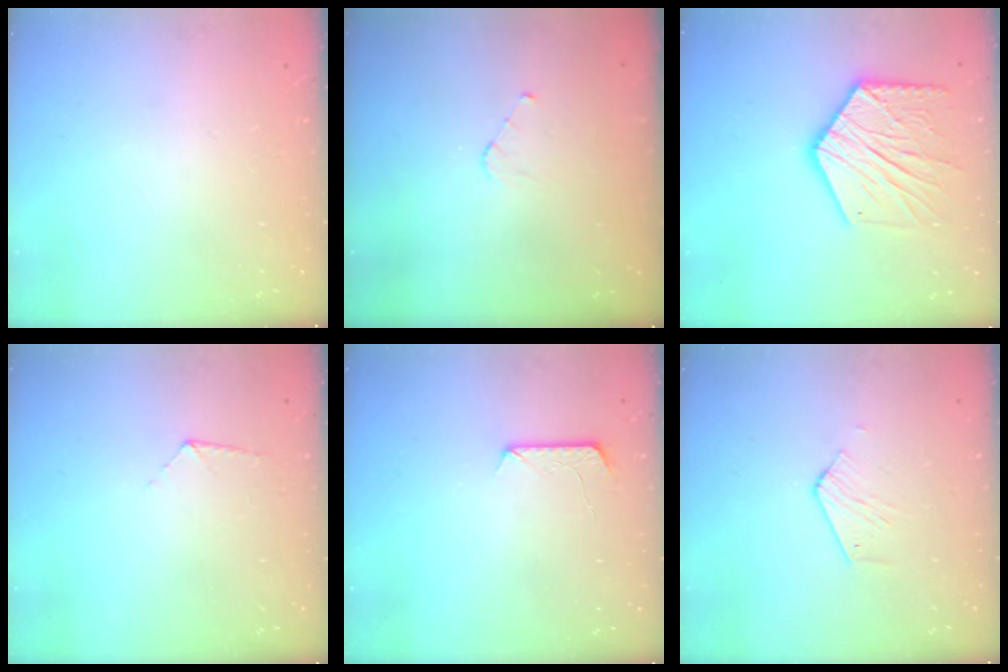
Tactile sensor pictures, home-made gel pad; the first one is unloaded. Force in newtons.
{"total": 3.0, "press": 3.0, "slide": 0.2}
{"total": 17.0, "press": 17.0, "slide": 1.5}
{"total": 5.6, "press": 5.6, "slide": 0.5}
{"total": 8.1, "press": 8.0, "slide": 0.7}
{"total": 3.5, "press": 3.5, "slide": 0.2}